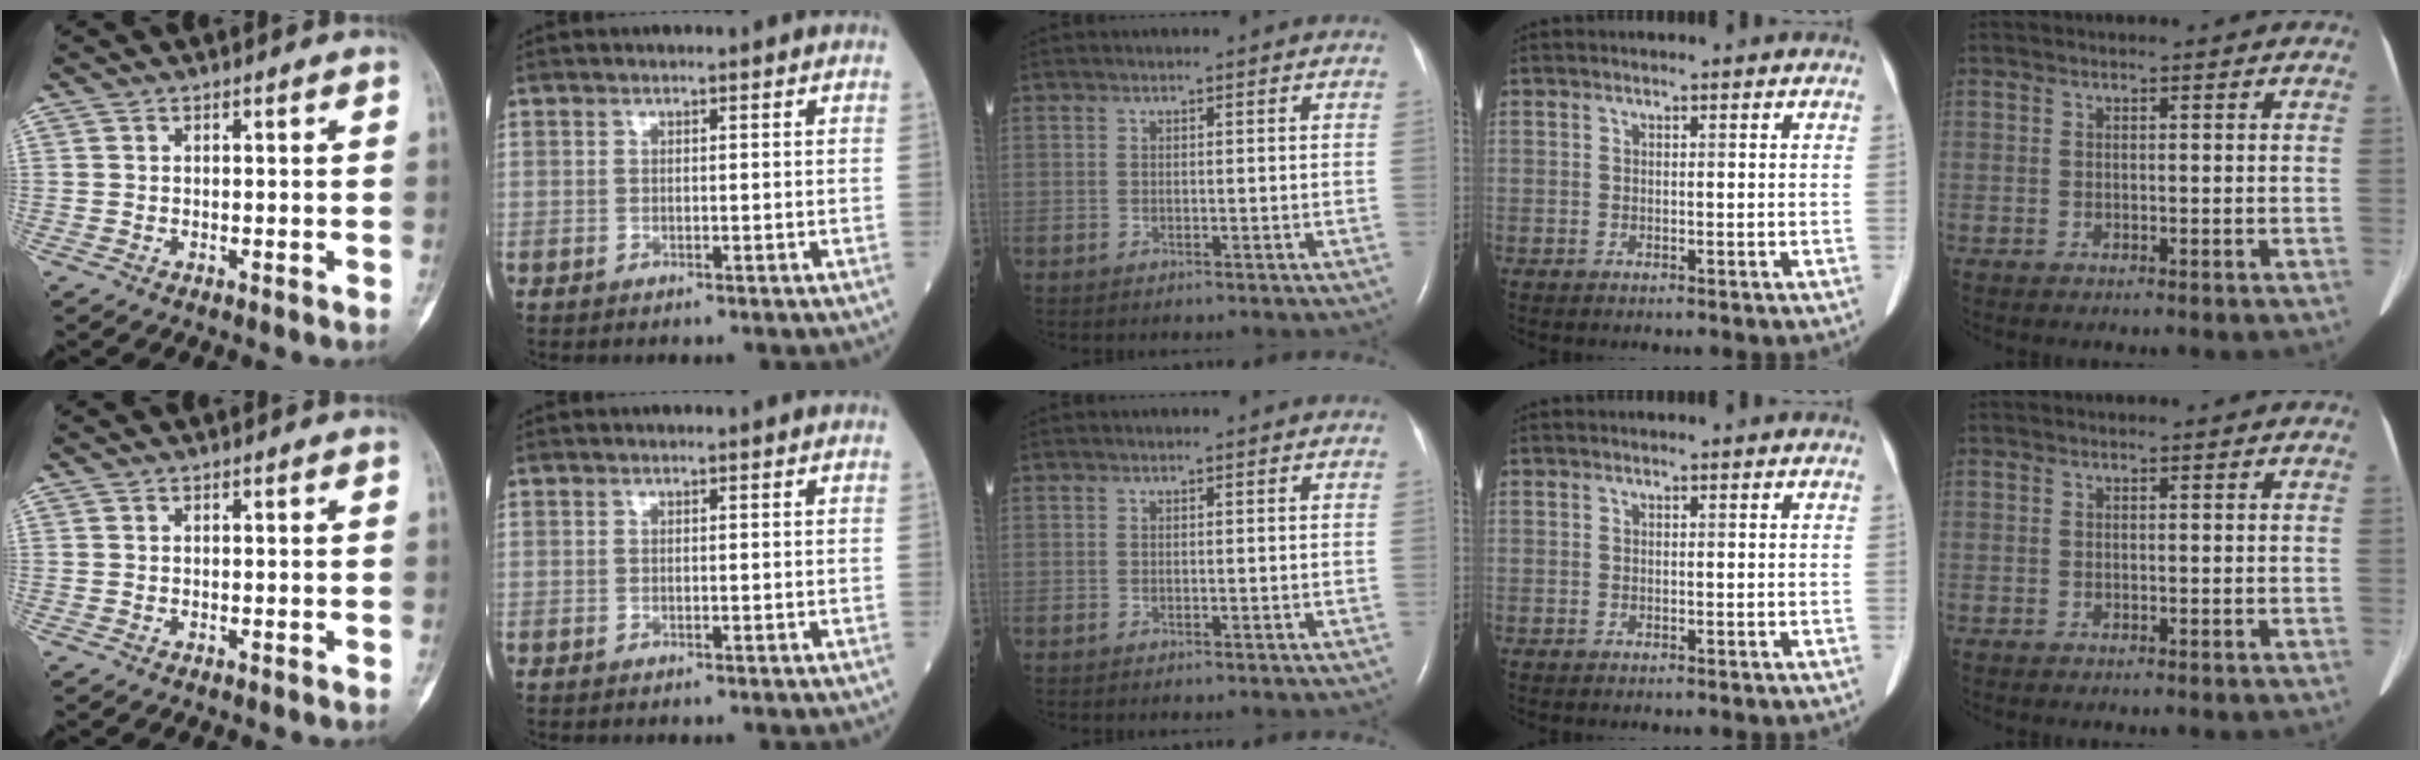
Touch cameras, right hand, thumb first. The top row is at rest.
{}